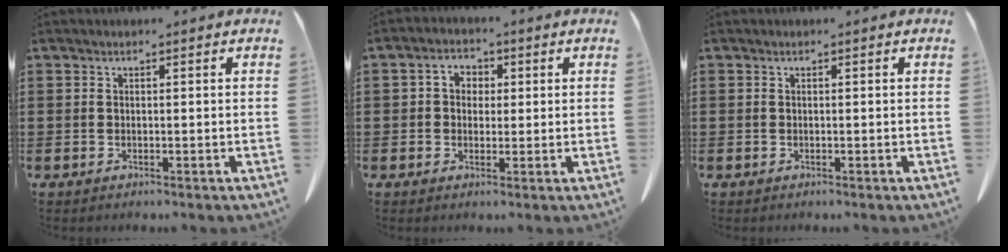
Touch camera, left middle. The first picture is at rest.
{"total": 2.9, "force": [0.2, 2.5, 1.4], "torque": [-0.038, 0.013, -0.001]}
{"total": 0.0}